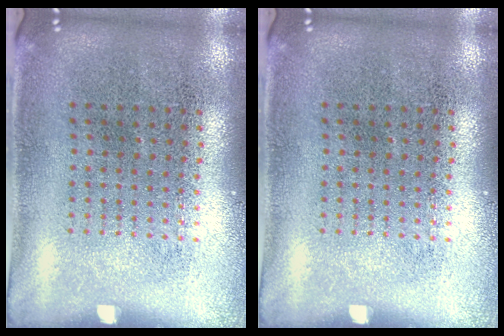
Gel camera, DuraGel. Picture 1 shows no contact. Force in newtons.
{"total": 0.0}